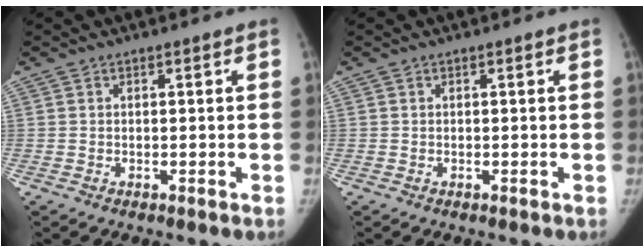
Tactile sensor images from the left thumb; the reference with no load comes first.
{"total": 0.0}